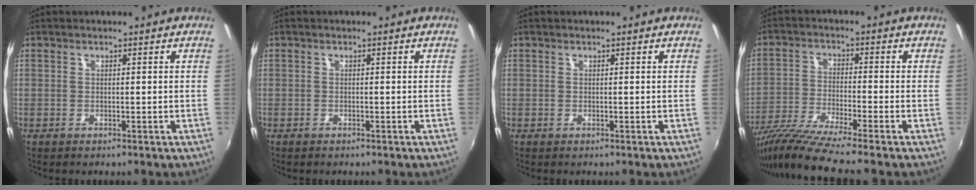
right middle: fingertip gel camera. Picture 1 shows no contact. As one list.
[{"total": 0.6, "force": [-0.5, 0.2, 0.1], "torque": [-0.003, -0.003, -0.011]}, {"total": 0.0}, {"total": 11.1, "force": [-9.3, -1.2, 5.9], "torque": [-0.126, -0.030, -0.175]}]